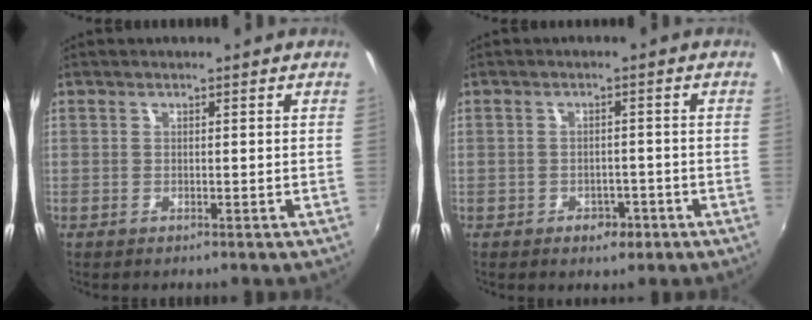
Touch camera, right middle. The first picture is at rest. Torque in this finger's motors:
{"motor_torque": [0.64, -0.66, 0.19, 0.07]}